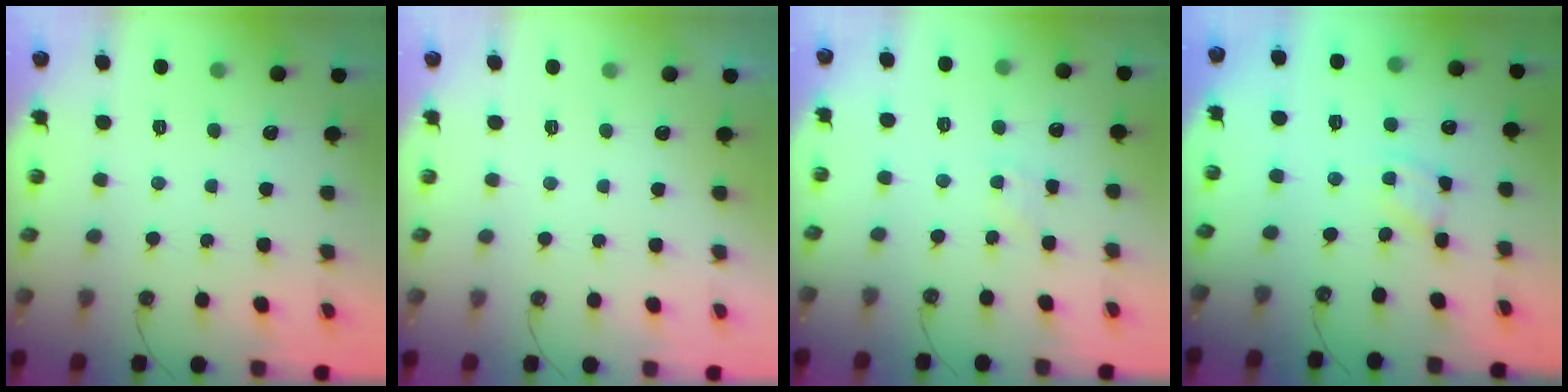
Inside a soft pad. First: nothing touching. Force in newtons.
{"total": 0.0}
{"total": 3.9, "press": 3.8, "slide": 0.5}
{"total": 2.4, "press": 2.4, "slide": 0.2}